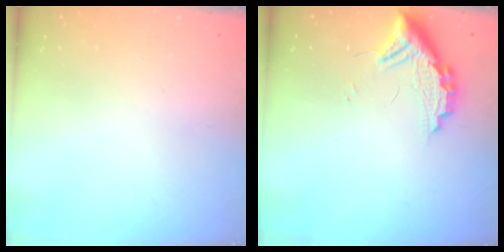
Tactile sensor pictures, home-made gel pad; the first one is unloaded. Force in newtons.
{"total": 10.9, "press": 10.9, "slide": 0.9}